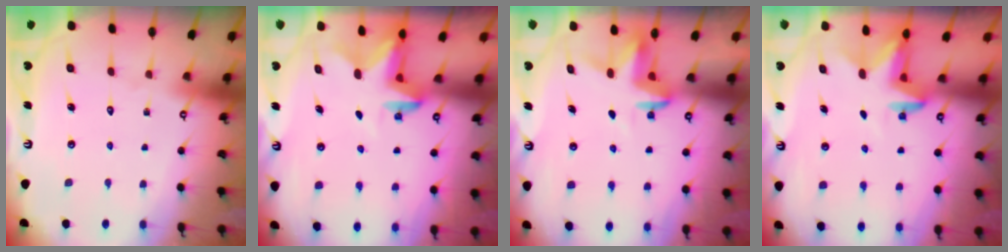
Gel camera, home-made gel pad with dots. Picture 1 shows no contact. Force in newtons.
{"total": 2.8, "press": 2.7, "slide": 0.5}
{"total": 3.5, "press": 3.5, "slide": 0.2}
{"total": 2.9, "press": 2.9, "slide": 0.7}